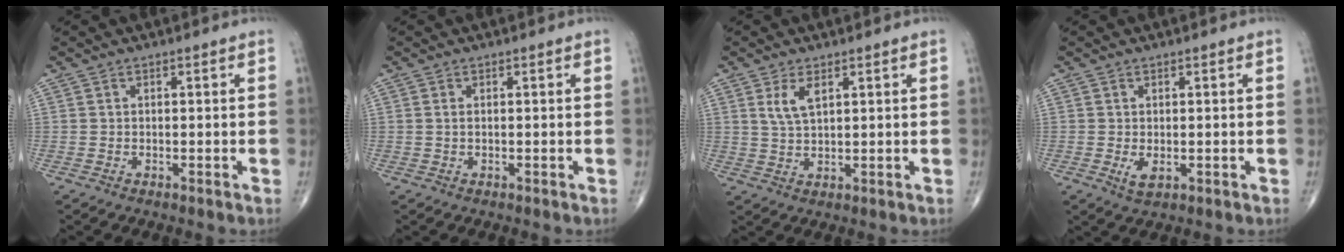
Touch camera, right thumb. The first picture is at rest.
{"total": 0.7, "force": [0.1, 0.3, 0.6], "torque": [-0.017, 0.002, 0.004]}
{"total": 4.2, "force": [1.9, 1.8, 3.3], "torque": [-0.065, -0.007, 0.042]}
{"total": 2.4, "force": [-0.4, 1.2, 2.0], "torque": [-0.033, -0.006, 0.000]}